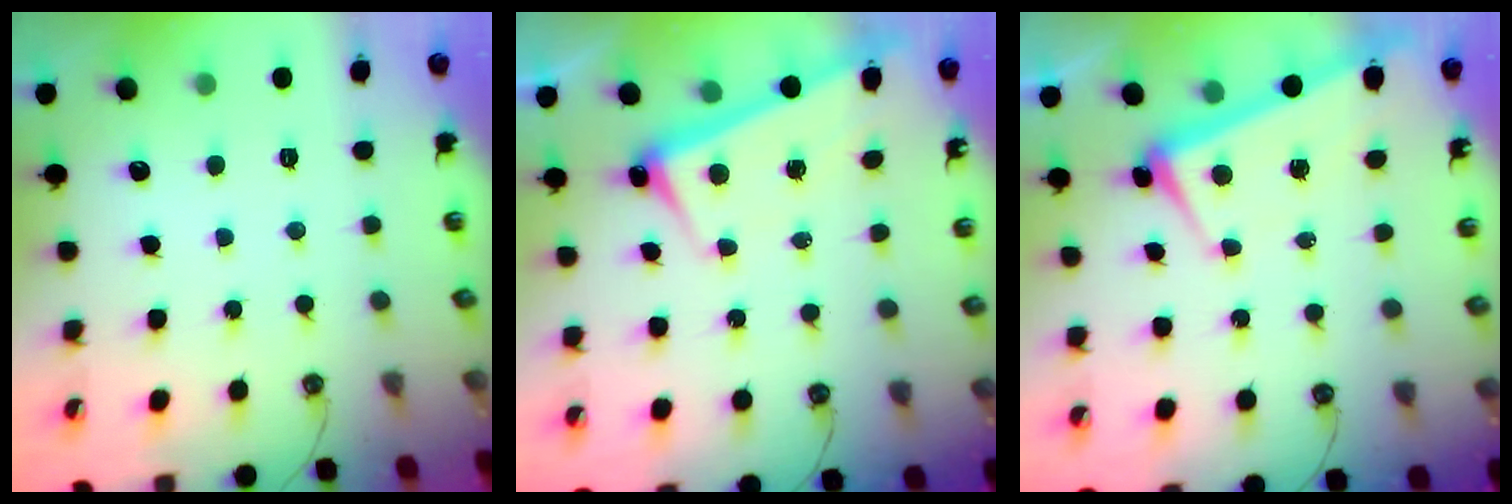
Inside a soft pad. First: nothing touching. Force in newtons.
{"total": 3.4, "press": 3.2, "slide": 0.9}
{"total": 4.0, "press": 3.8, "slide": 1.2}